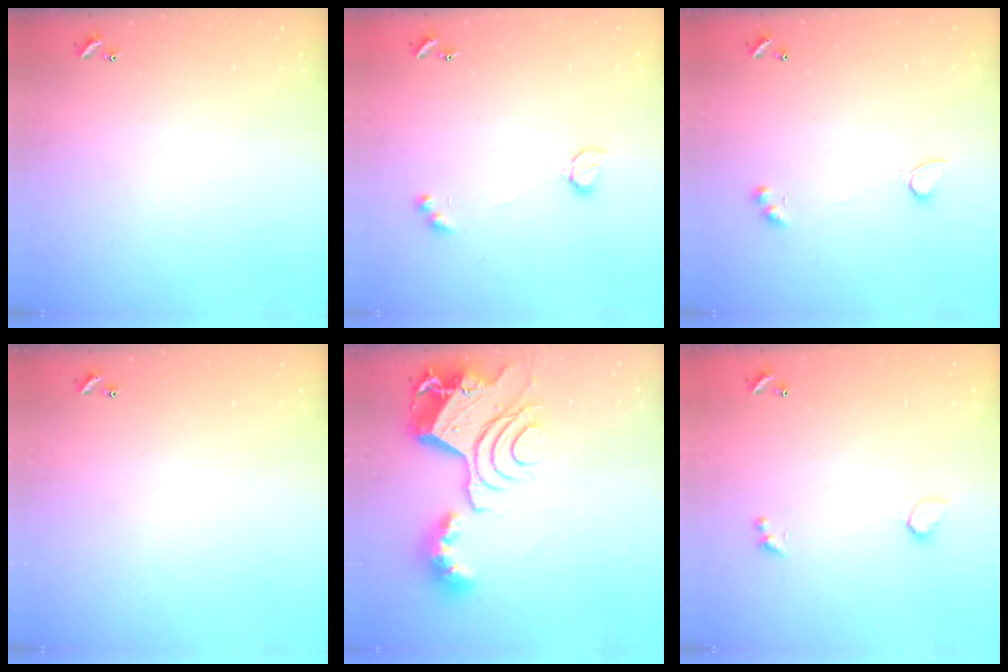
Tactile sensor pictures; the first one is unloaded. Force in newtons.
{"total": 4.2, "press": 4.2, "slide": 0.4}
{"total": 2.9, "press": 2.6, "slide": 1.3}
{"total": 0.0}
{"total": 14.6, "press": 14.5, "slide": 1.8}
{"total": 1.3, "press": 1.2, "slide": 0.4}